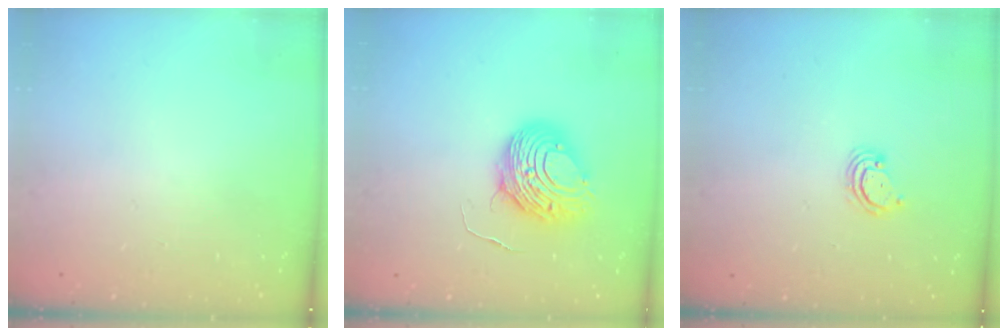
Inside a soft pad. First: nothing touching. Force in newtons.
{"total": 8.7, "press": 8.7, "slide": 0.9}
{"total": 3.4, "press": 3.4, "slide": 0.3}